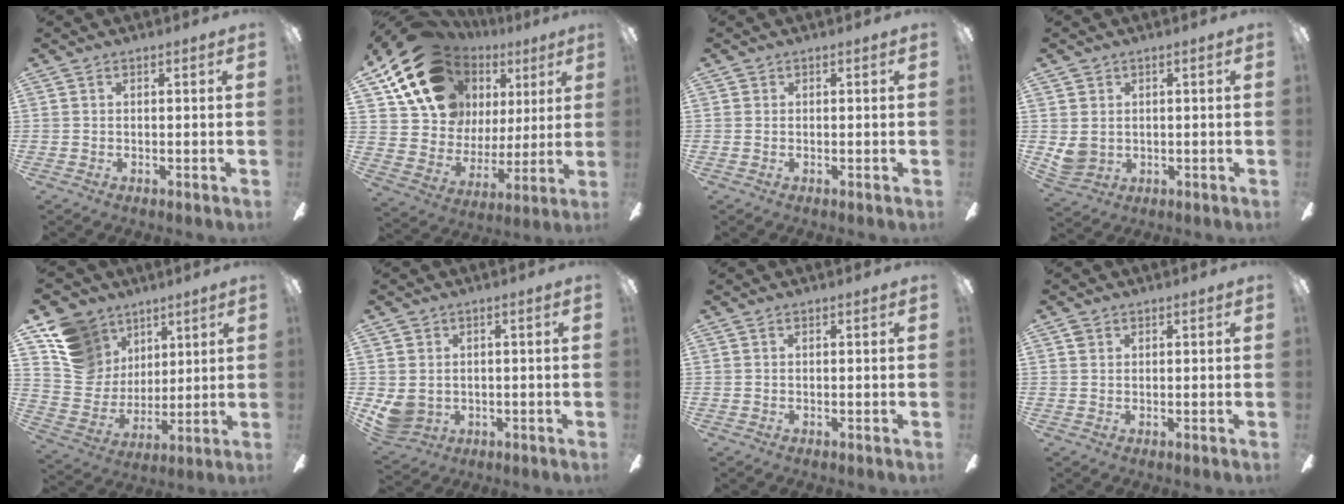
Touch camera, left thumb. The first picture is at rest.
{"total": 19.8, "force": [12.2, 13.5, 7.8], "torque": [-0.148, -0.068, 0.242]}
{"total": 0.0}
{"total": 5.3, "force": [0.5, 4.8, 2.0], "torque": [-0.056, -0.003, 0.009]}
{"total": 14.5, "force": [8.0, 11.3, 4.2], "torque": [-0.099, -0.038, 0.168]}
{"total": 5.6, "force": [-0.4, 5.1, 2.3], "torque": [-0.066, -0.001, -0.008]}
{"total": 0.0}
{"total": 1.1, "force": [0.6, 0.9, 0.3], "torque": [-0.008, 0.003, 0.012]}